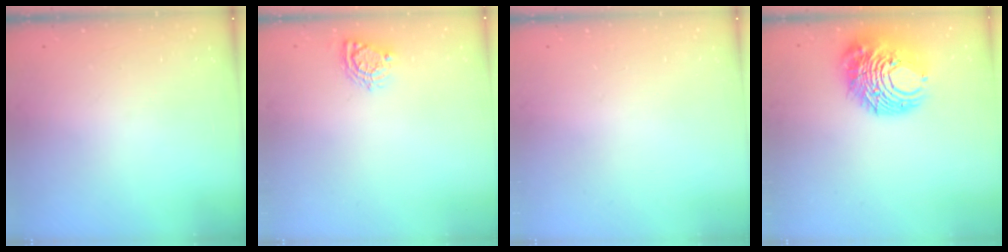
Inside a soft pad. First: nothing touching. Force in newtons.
{"total": 6.5, "press": 6.5, "slide": 0.1}
{"total": 0.0}
{"total": 13.0, "press": 12.9, "slide": 1.6}